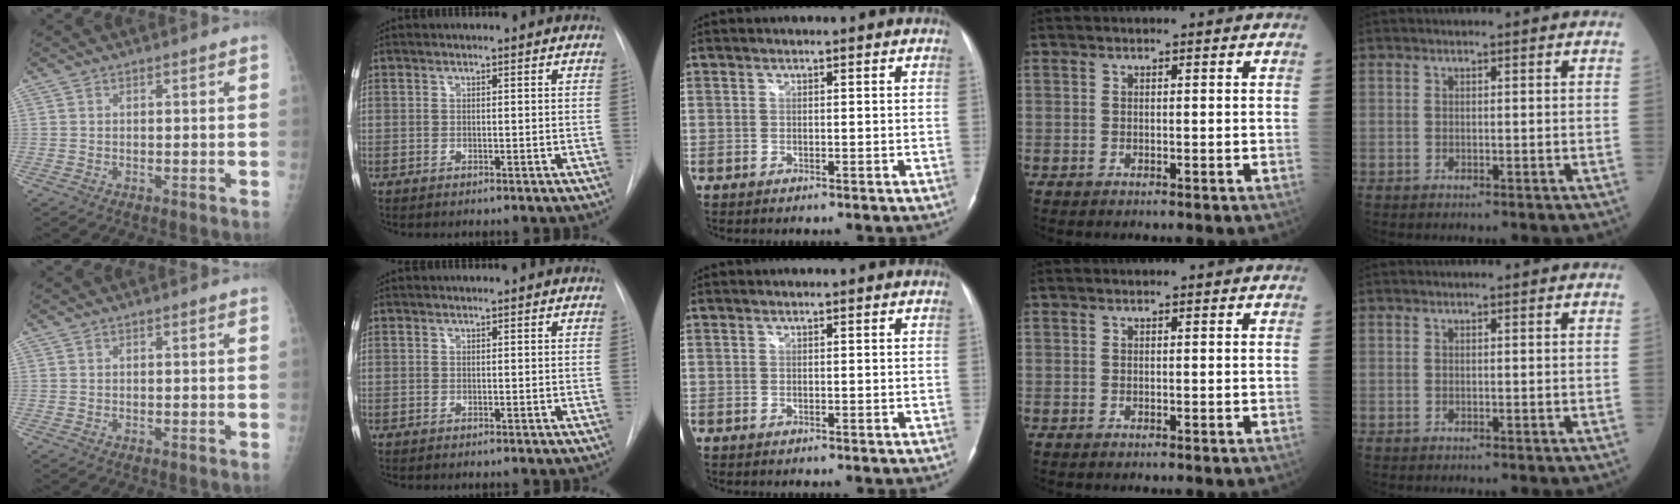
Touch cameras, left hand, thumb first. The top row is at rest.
{}